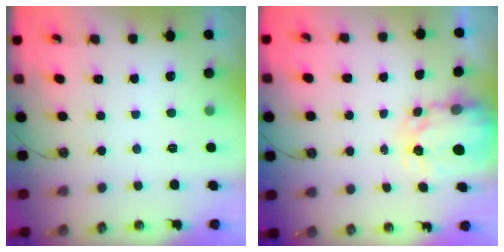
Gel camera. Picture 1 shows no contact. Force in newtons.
{"total": 4.0, "press": 3.9, "slide": 0.3}